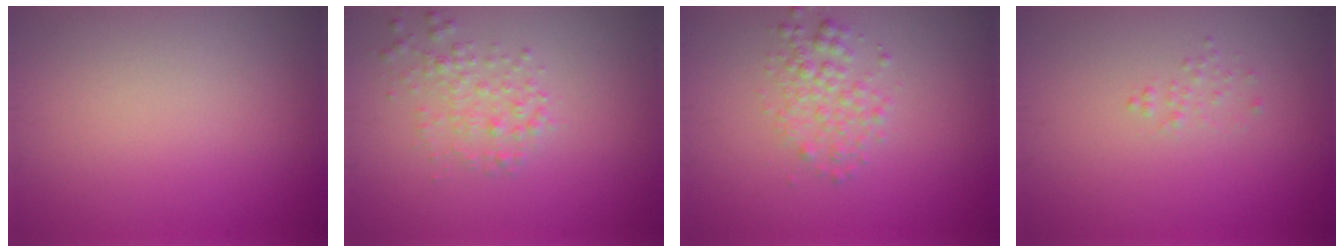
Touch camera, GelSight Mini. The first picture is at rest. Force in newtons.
{"total": 2.1, "press": 2.1, "slide": 0.1}
{"total": 2.4, "press": 2.4, "slide": 0.1}
{"total": 0.7, "press": 0.7, "slide": 0.1}